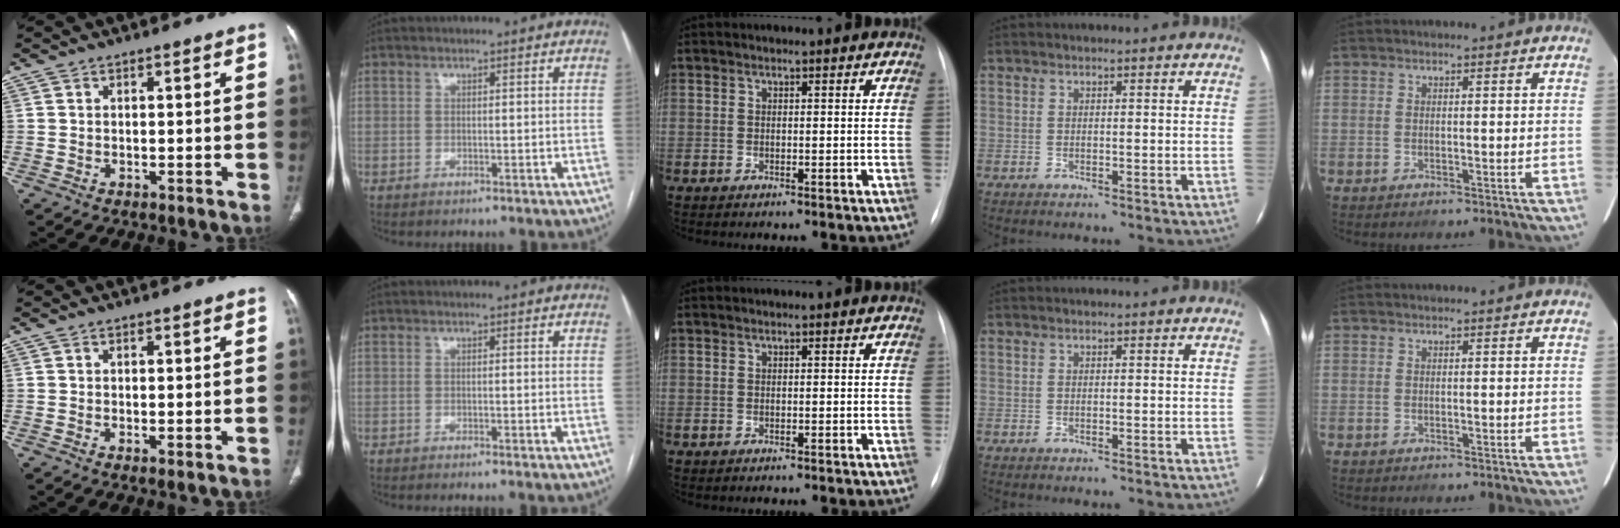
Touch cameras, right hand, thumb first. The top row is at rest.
{"thumb": {"total": 1.1, "force": [-0.1, 0.4, 1.0], "torque": [-0.021, -0.006, 0.000]}, "index": {"total": 0.7, "force": [-0.5, -0.2, 0.4], "torque": [-0.012, 0.003, -0.011]}}